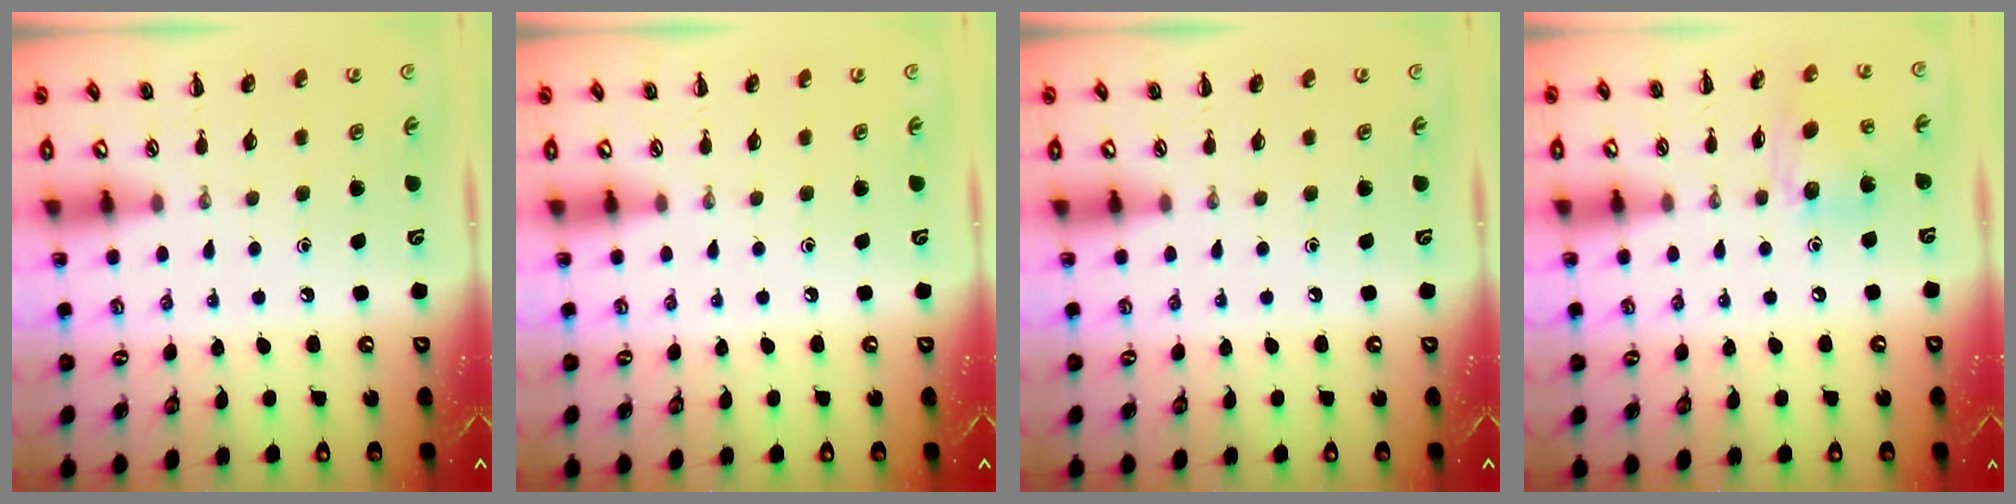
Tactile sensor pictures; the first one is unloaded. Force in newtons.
{"total": 0.0}
{"total": 0.0}
{"total": 9.1, "press": 9.1, "slide": 1.0}